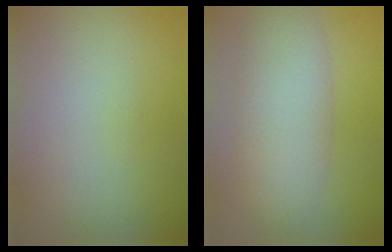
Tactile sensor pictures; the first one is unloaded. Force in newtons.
{"total": 5.7, "press": 5.7, "slide": 0.1}